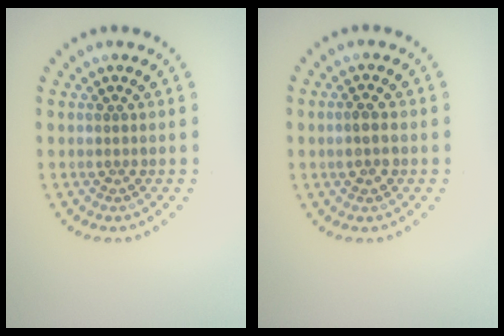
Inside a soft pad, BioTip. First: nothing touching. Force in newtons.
{"total": 1.6, "press": 1.6, "slide": 0.3}